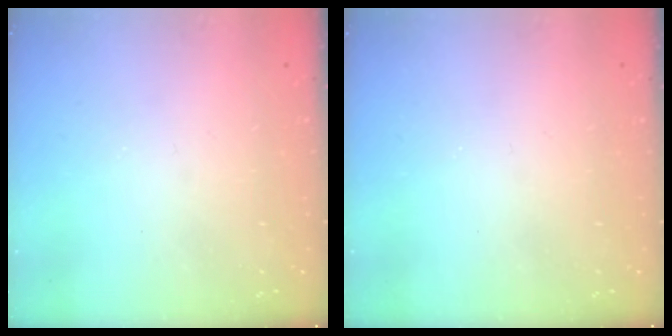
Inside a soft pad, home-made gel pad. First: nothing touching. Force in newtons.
{"total": 0.0}